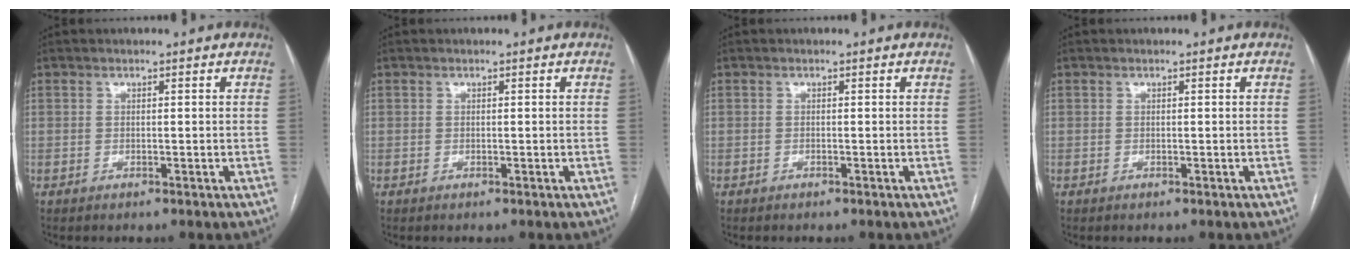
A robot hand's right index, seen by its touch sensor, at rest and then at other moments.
{"total": 0.0}
{"total": 0.0}
{"total": 0.0}